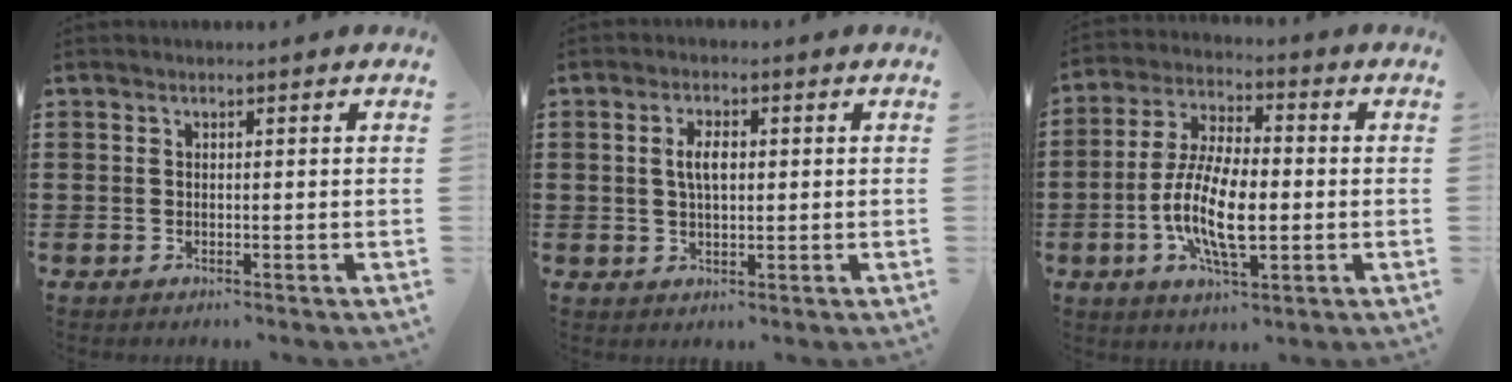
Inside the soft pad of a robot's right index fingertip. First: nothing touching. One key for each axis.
{"total": 3.8, "fx": 0.5, "fy": 1.6, "fz": 3.4, "tx": -0.068, "ty": 0.008, "tz": 0.006}
{"total": 11.3, "fx": -2.4, "fy": 4.4, "fz": 10.1, "tx": -0.224, "ty": -0.012, "tz": -0.048}